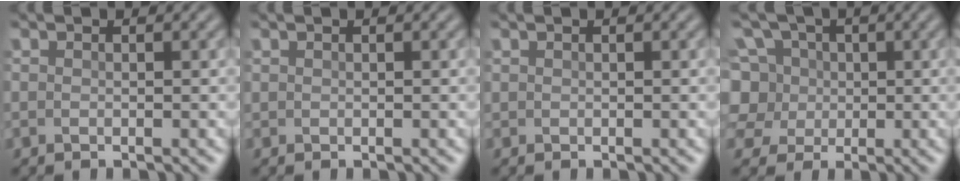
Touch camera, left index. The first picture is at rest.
{"total": 0.0}
{"total": 0.0}
{"total": 8.0, "force": [1.8, 6.8, 3.8], "torque": [-0.077, 0.037, -0.003]}